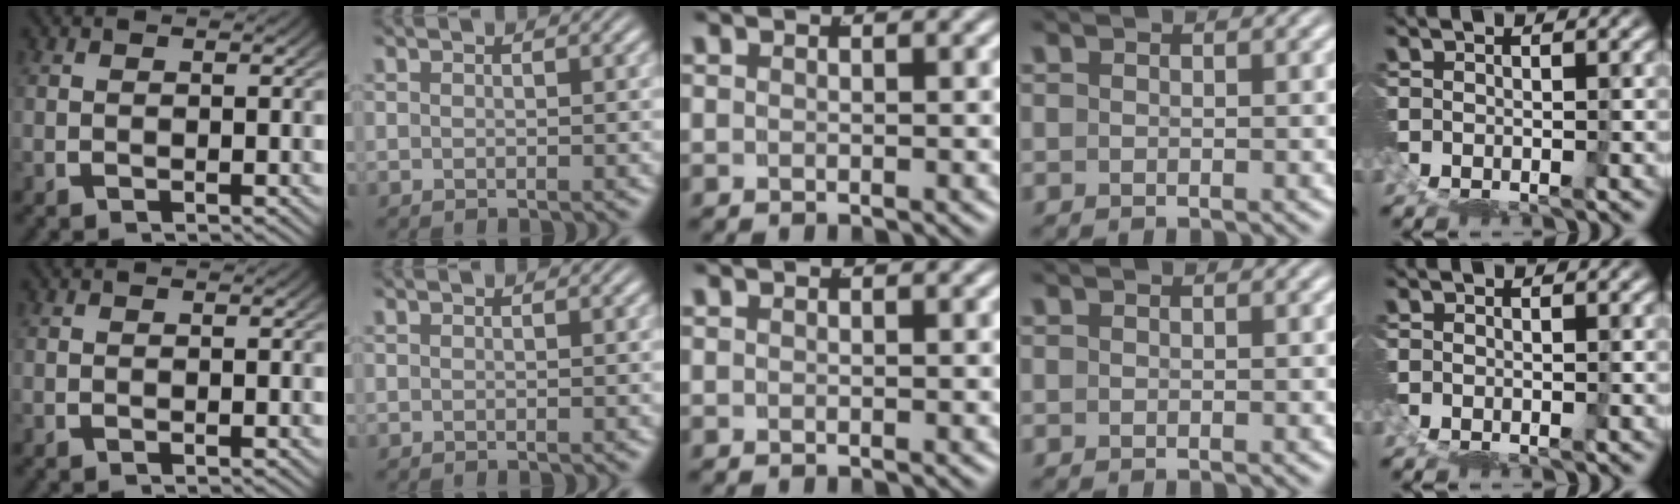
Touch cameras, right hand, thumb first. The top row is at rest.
{}